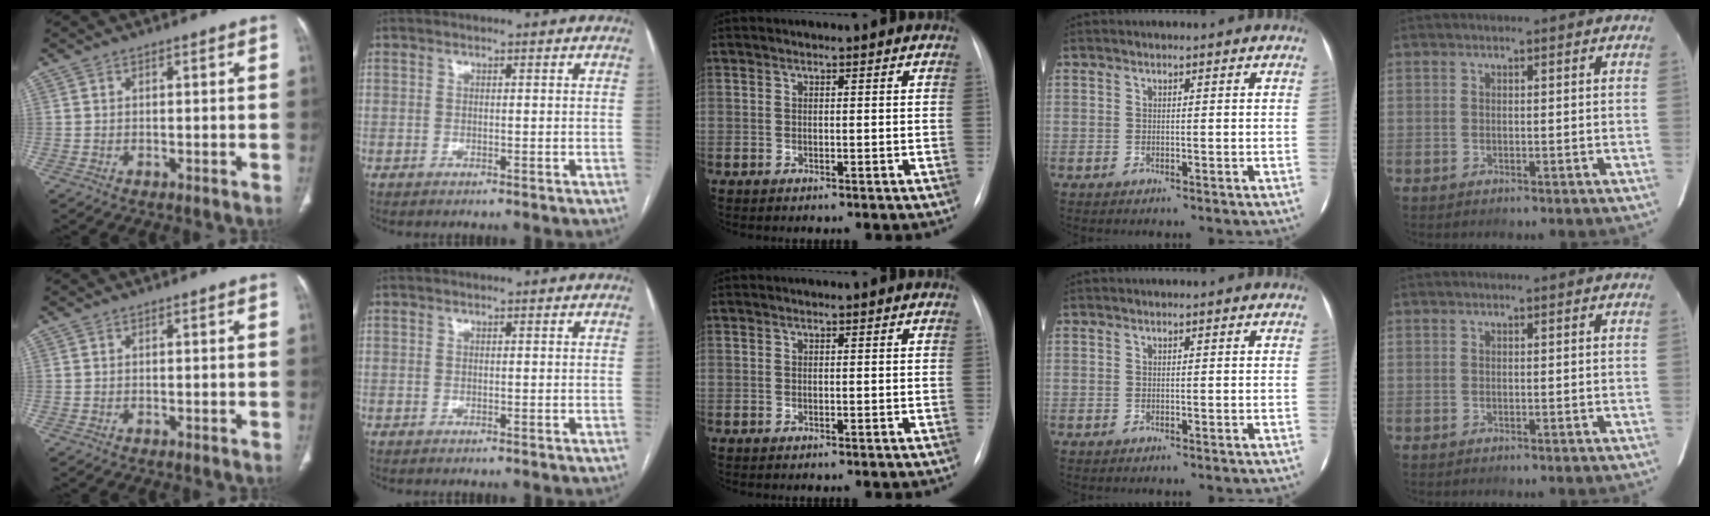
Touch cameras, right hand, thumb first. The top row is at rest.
{}